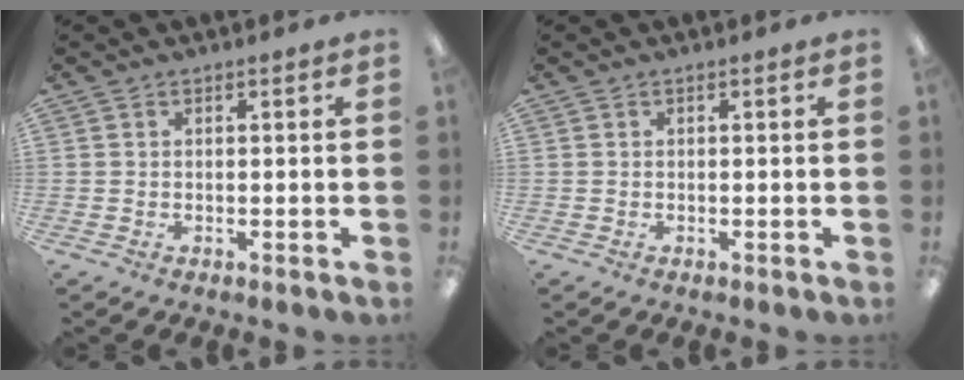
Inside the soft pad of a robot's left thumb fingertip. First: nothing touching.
{"total": 0.0}